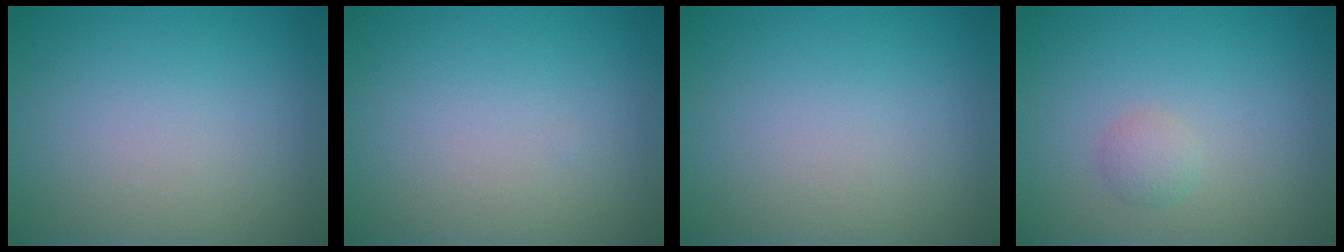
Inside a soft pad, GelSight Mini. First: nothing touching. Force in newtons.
{"total": 0.0}
{"total": 0.0}
{"total": 1.2, "press": 1.2, "slide": 0.1}